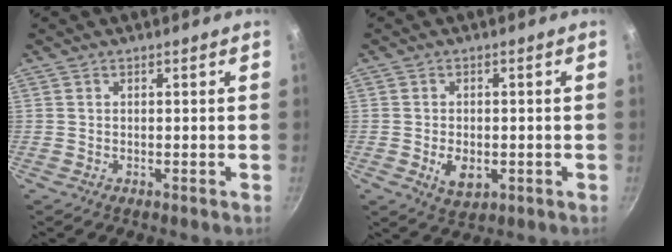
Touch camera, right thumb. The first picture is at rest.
{"total": 5.3, "force": [-1.2, 3.3, 3.9], "torque": [-0.060, -0.001, -0.013]}